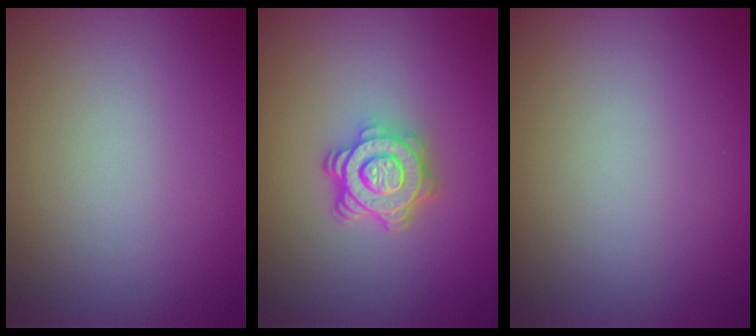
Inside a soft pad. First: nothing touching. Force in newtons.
{"total": 4.6, "press": 3.3, "slide": 3.2}
{"total": 0.0}